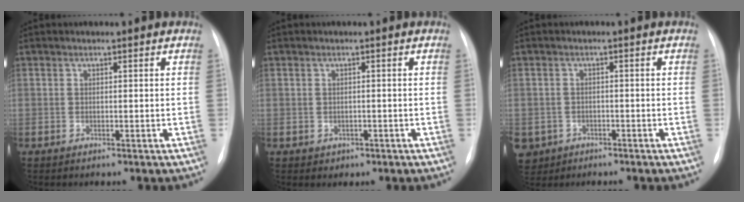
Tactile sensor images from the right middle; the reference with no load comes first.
{"total": 1.3, "force": [-0.5, 1.1, 0.3], "torque": [-0.005, 0.003, -0.001]}
{"total": 6.1, "force": [-3.4, 4.9, 1.2], "torque": [-0.032, 0.003, -0.052]}